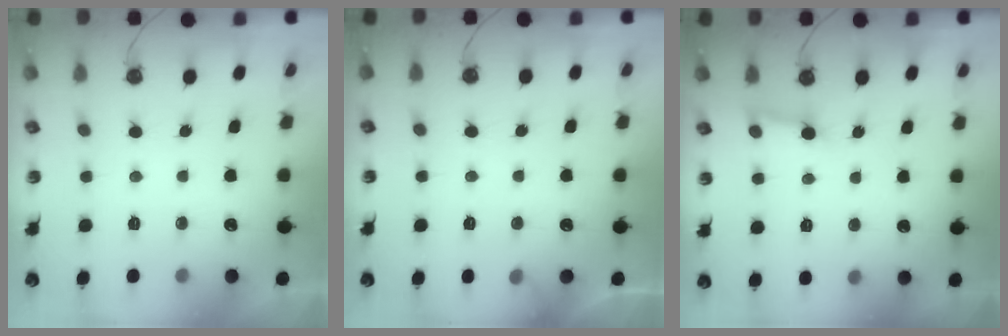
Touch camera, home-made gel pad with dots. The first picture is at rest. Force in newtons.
{"total": 4.6, "press": 4.6, "slide": 0.4}
{"total": 4.1, "press": 4.1, "slide": 0.6}